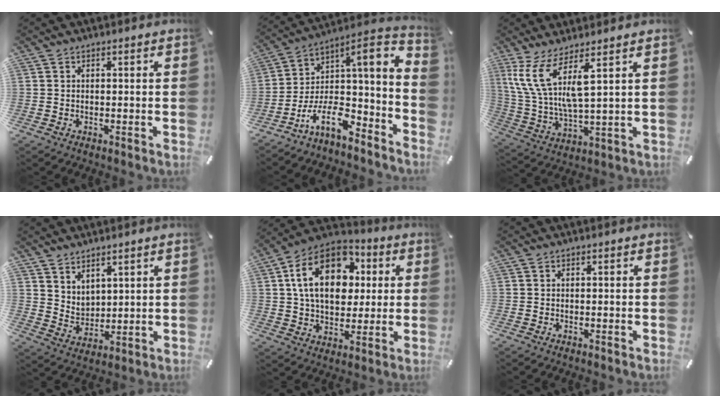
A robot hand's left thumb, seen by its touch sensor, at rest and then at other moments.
{"total": 9.9, "force": [-4.4, 3.8, 8.1], "torque": [-0.127, -0.003, -0.084]}
{"total": 10.2, "force": [6.2, 2.0, 7.9], "torque": [-0.193, -0.037, 0.108]}
{"total": 5.2, "force": [4.5, 2.6, -0.5], "torque": [-0.002, -0.038, 0.086]}
{"total": 19.1, "force": [4.7, 13.3, 12.9], "torque": [-0.236, -0.003, 0.080]}
{"total": 0.0}